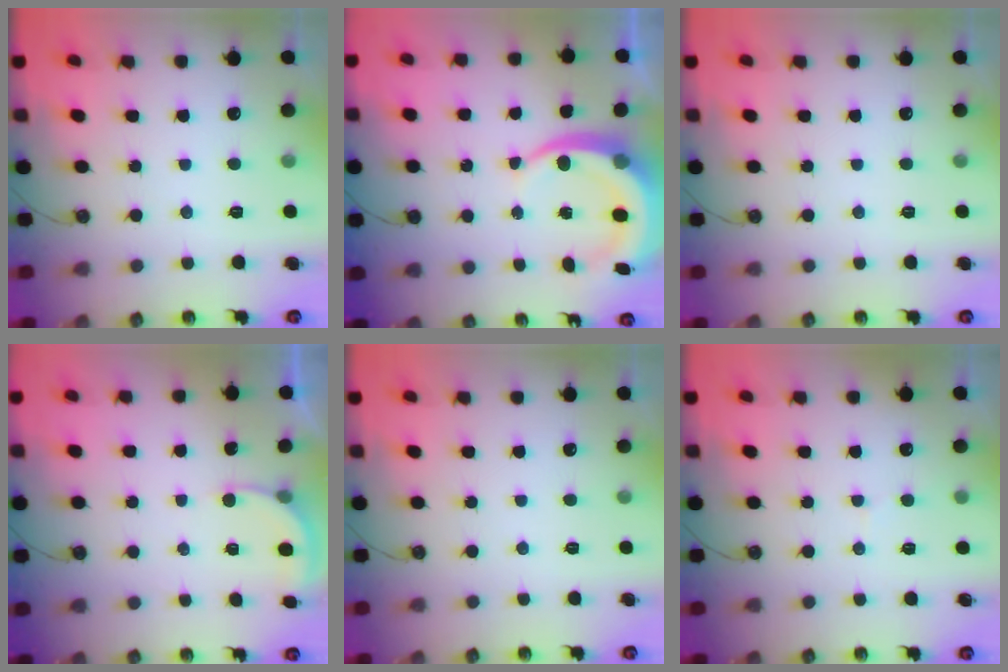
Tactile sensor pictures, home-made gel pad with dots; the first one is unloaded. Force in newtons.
{"total": 9.4, "press": 9.3, "slide": 1.3}
{"total": 0.0}
{"total": 2.9, "press": 2.9, "slide": 0.3}
{"total": 0.0}
{"total": 4.2, "press": 4.1, "slide": 0.6}